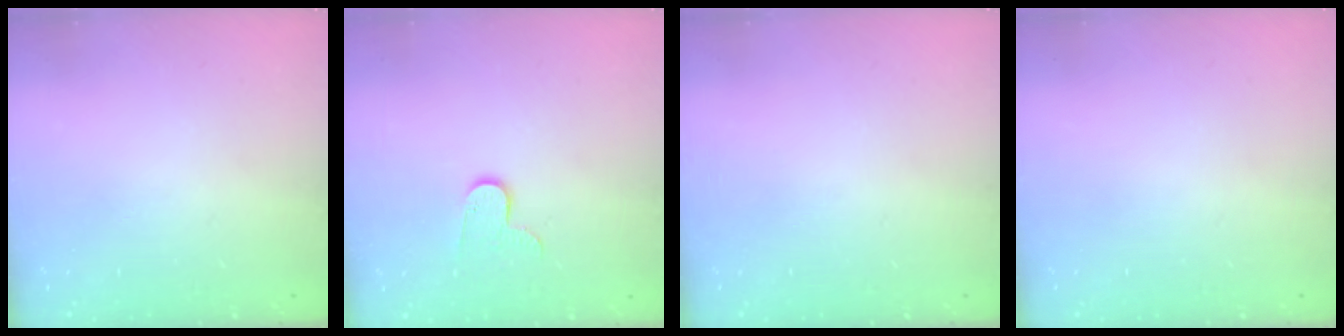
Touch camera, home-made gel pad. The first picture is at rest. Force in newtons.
{"total": 7.6, "press": 7.6, "slide": 0.7}
{"total": 0.0}
{"total": 0.0}